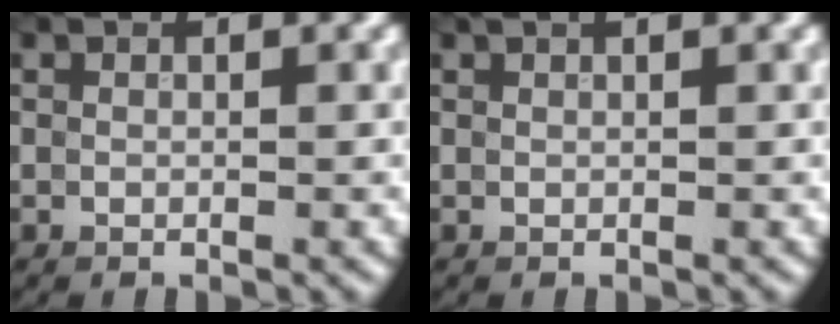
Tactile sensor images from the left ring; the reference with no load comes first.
{"total": 0.6, "force": [0.5, 0.0, 0.3], "torque": [-0.012, 0.005, 0.011]}